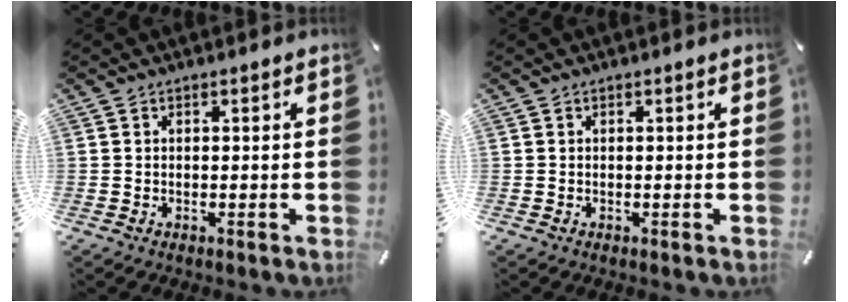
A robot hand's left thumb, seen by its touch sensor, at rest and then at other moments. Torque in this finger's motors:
{"motor_torque": [-0.15, -0.15, 0.05, -0.05, 0.00]}